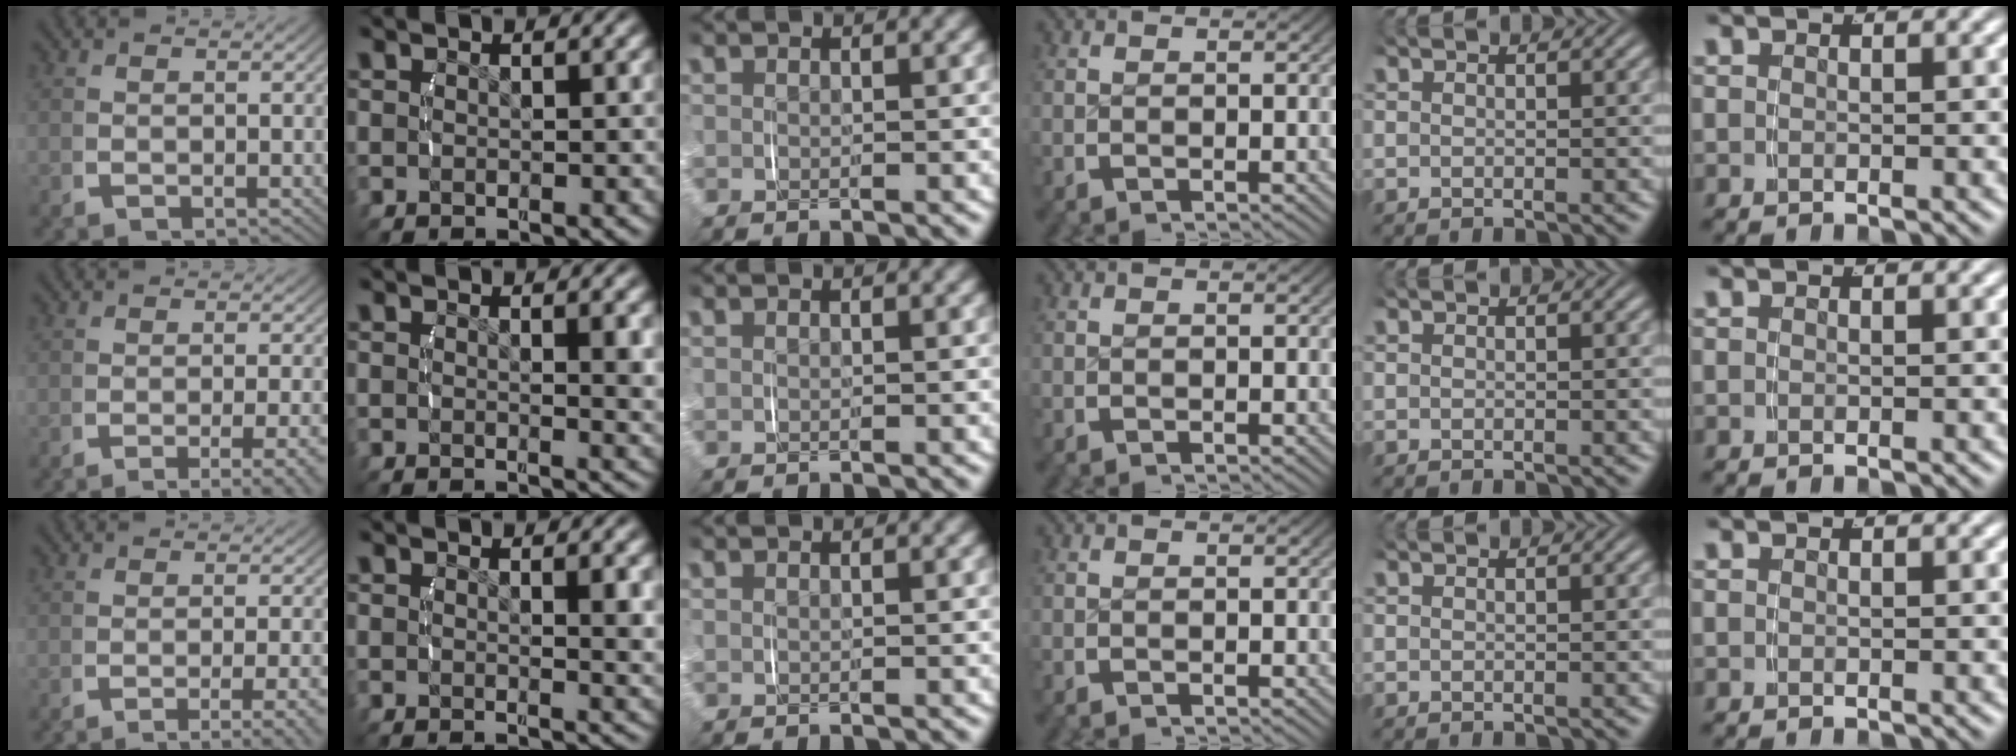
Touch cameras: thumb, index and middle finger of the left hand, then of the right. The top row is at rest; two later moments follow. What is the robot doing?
{"motion": "lift_and_place", "object": "glasses case"}